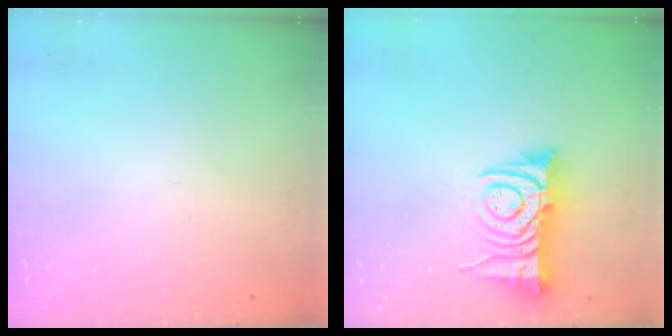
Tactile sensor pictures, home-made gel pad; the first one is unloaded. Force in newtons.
{"total": 10.7, "press": 10.6, "slide": 1.2}